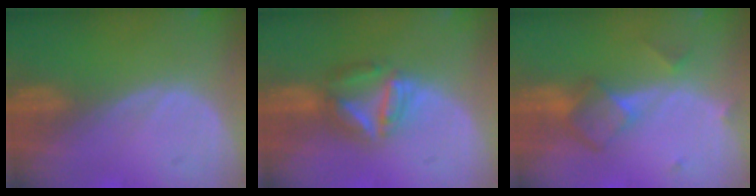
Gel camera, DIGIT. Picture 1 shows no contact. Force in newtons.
{"total": 6.6, "press": 6.3, "slide": 2.2}
{"total": 6.0, "press": 5.2, "slide": 3.0}